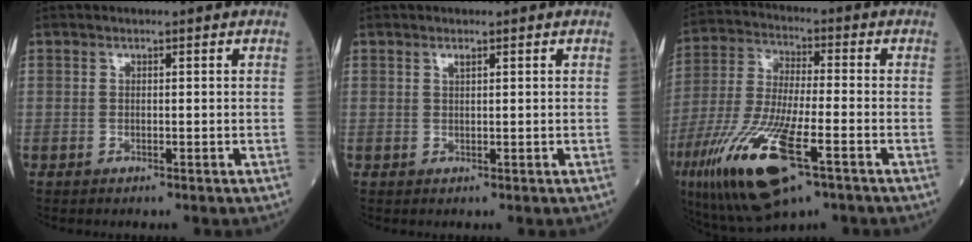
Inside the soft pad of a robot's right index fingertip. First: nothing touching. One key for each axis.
{"total": 0.6, "fx": 0.4, "fy": 0.0, "fz": 0.5, "tx": -0.010, "ty": -0.002, "tz": 0.008}
{"total": 17.8, "fx": -8.5, "fy": 4.0, "fz": 15.1, "tx": -0.334, "ty": -0.039, "tz": -0.150}